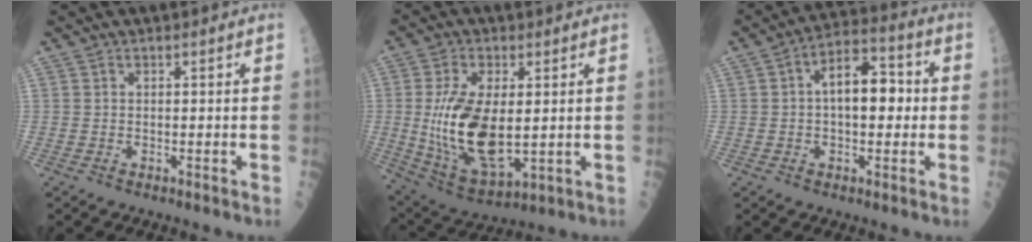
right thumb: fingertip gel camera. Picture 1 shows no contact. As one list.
[{"total": 16.6, "force": [0.3, 7.9, 14.6], "torque": [-0.284, -0.019, 0.024]}, {"total": 11.4, "force": [0.8, 6.1, 9.6], "torque": [-0.127, 0.028, 0.005]}]